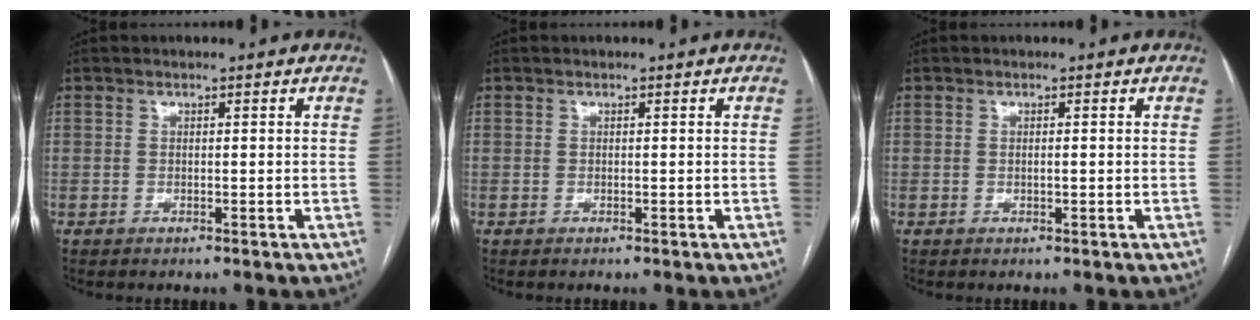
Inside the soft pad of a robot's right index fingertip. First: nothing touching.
{"total": 0.0}
{"total": 0.7, "force": [-0.1, 0.1, 0.7], "torque": [-0.013, 0.000, 0.000]}